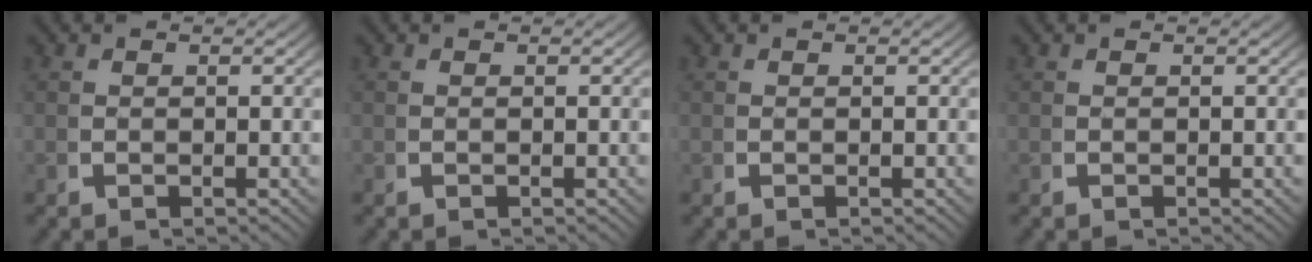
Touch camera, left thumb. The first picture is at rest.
{"total": 0.0}
{"total": 0.0}
{"total": 0.0}